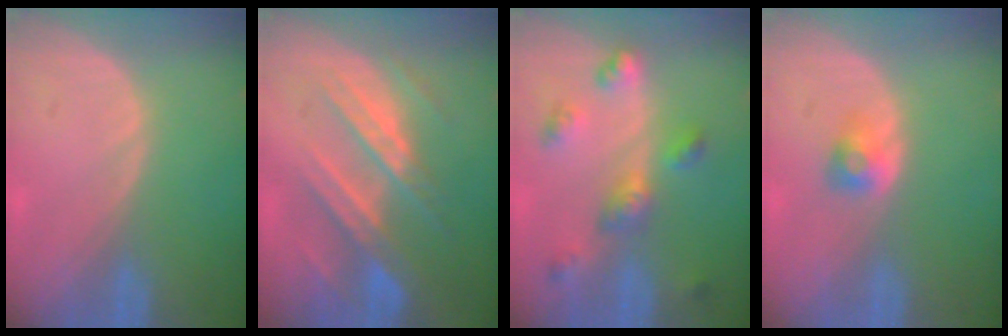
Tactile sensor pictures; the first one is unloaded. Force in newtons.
{"total": 8.9, "press": 8.0, "slide": 4.0}
{"total": 6.5, "press": 5.9, "slide": 2.7}
{"total": 2.5, "press": 2.3, "slide": 1.1}